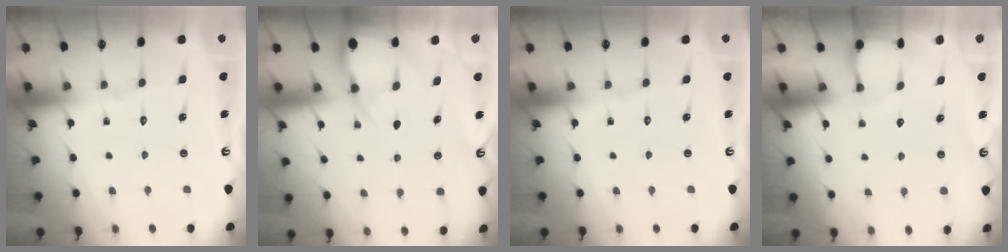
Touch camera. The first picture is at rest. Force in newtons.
{"total": 5.8, "press": 5.8, "slide": 0.6}
{"total": 0.0}
{"total": 2.0, "press": 2.0, "slide": 0.3}